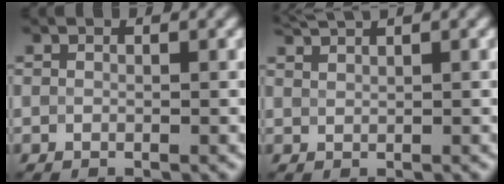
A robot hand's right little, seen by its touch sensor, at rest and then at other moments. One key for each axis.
{"total": 2.2, "fx": 2.0, "fy": 0.2, "fz": 0.8, "tx": -0.012, "ty": 0.007, "tz": 0.039}